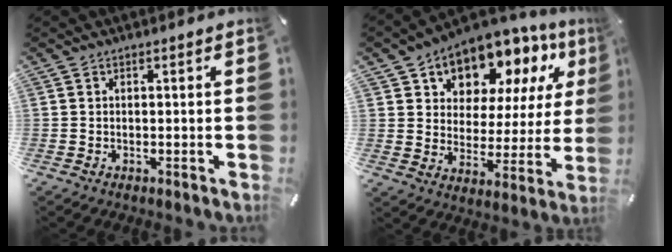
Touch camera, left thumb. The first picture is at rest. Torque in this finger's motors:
{"motor_torque": [2.27, 2.29, 2.00, -0.77, 0.18]}